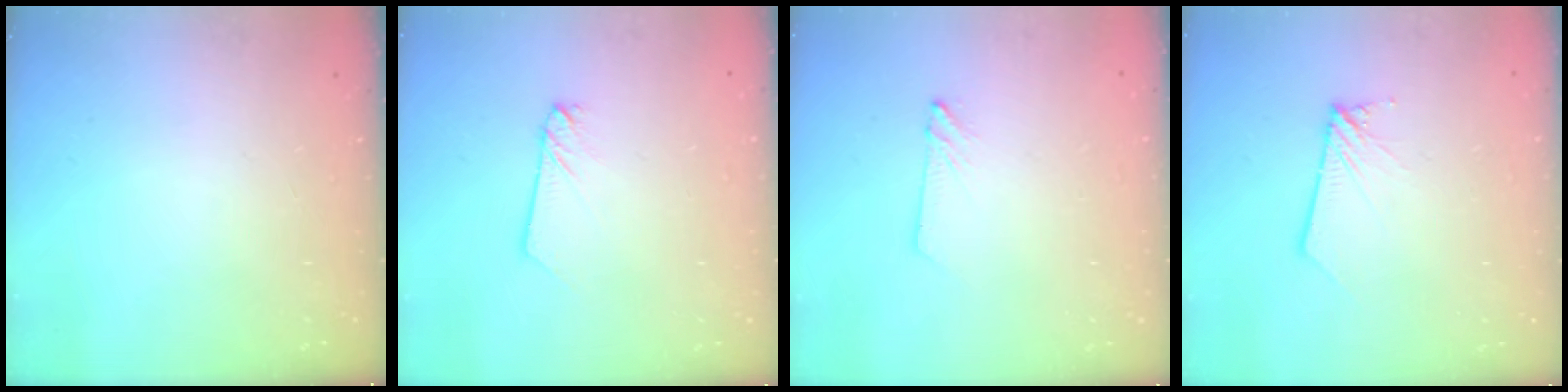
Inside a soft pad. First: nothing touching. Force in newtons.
{"total": 2.2, "press": 2.2, "slide": 0.1}
{"total": 2.4, "press": 2.4, "slide": 0.2}
{"total": 2.7, "press": 2.7, "slide": 0.2}